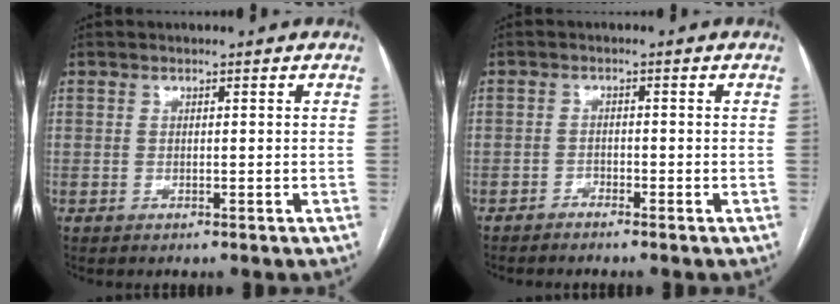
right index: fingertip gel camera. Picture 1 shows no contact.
{"total": 1.2, "force": [-1.1, 0.1, 0.1], "torque": [0.000, 0.000, -0.021]}